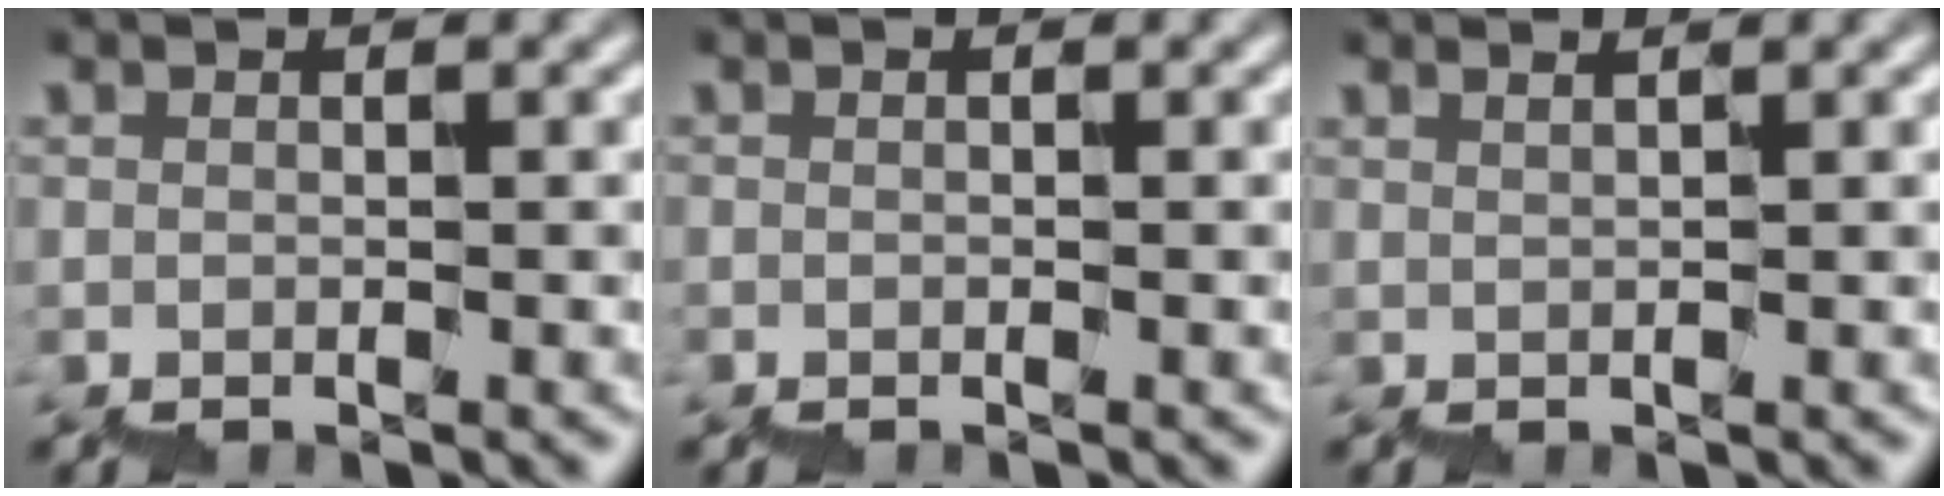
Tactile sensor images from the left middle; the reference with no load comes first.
{"total": 0.0}
{"total": 1.0, "force": [1.0, 0.0, 0.3], "torque": [0.003, 0.000, 0.014]}